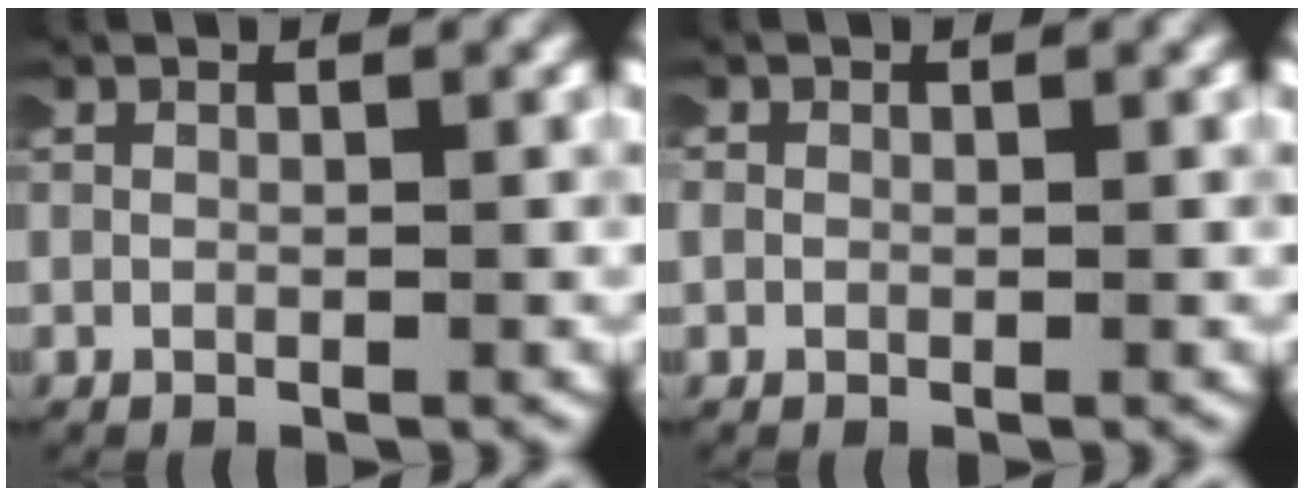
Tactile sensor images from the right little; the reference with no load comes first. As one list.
[{"total": 1.3, "force": [0.1, 1.3, 0.4], "torque": [-0.014, 0.002, -0.003]}]